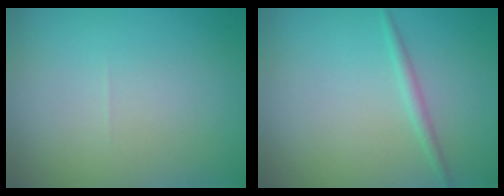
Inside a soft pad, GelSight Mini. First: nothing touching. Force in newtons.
{"total": 1.1, "press": 1.1, "slide": 0.0}